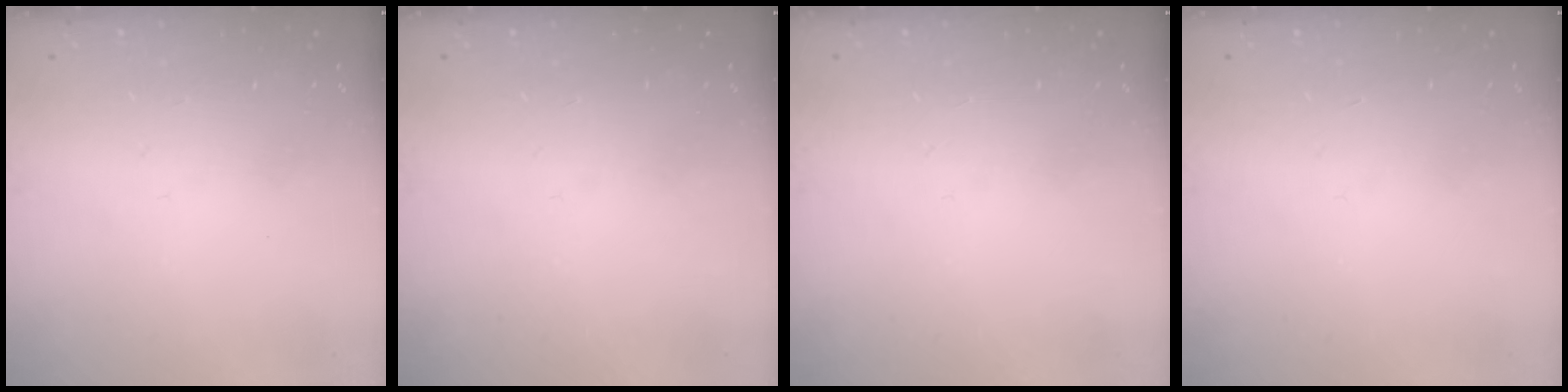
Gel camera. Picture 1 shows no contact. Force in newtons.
{"total": 0.0}
{"total": 0.0}
{"total": 0.0}